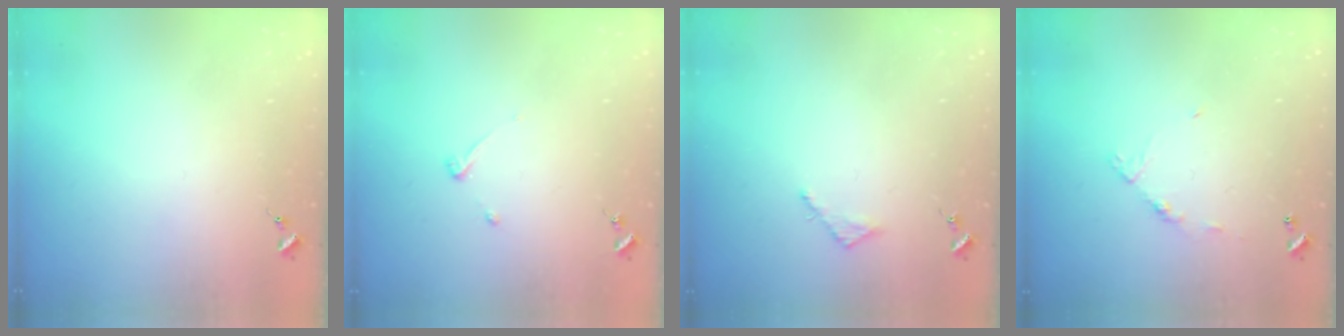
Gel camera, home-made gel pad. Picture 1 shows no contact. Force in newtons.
{"total": 3.3, "press": 3.2, "slide": 0.6}
{"total": 2.5, "press": 2.5, "slide": 0.2}
{"total": 6.2, "press": 6.2, "slide": 0.4}